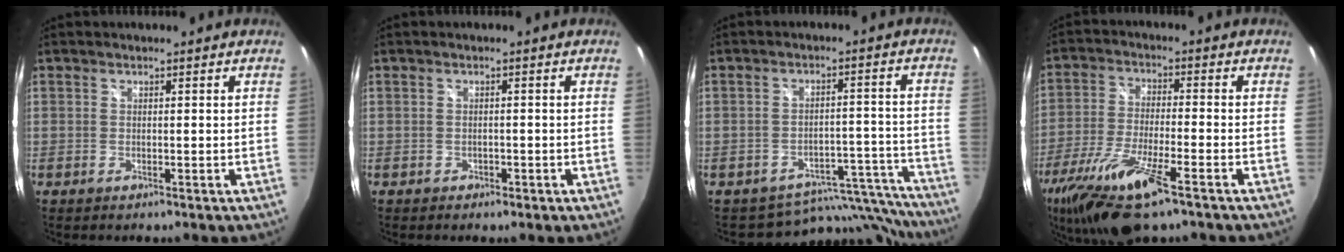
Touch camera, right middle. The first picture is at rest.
{"total": 1.0, "force": [-0.6, 0.7, 0.3], "torque": [-0.005, -0.003, -0.010]}
{"total": 12.7, "force": [-12.1, 4.0, 0.4], "torque": [0.008, 0.039, -0.152]}
{"total": 15.7, "force": [-10.1, 3.3, 11.6], "torque": [-0.243, -0.046, -0.188]}